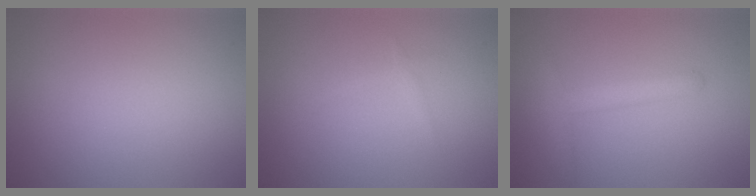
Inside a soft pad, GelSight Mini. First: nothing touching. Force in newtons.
{"total": 0.7, "press": 0.7, "slide": 0.1}
{"total": 2.1, "press": 2.1, "slide": 0.1}